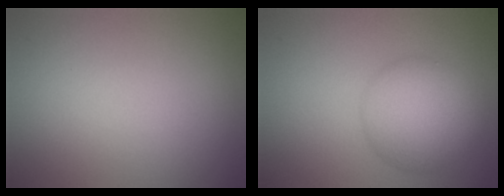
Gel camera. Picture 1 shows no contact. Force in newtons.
{"total": 6.3, "press": 6.3, "slide": 0.1}